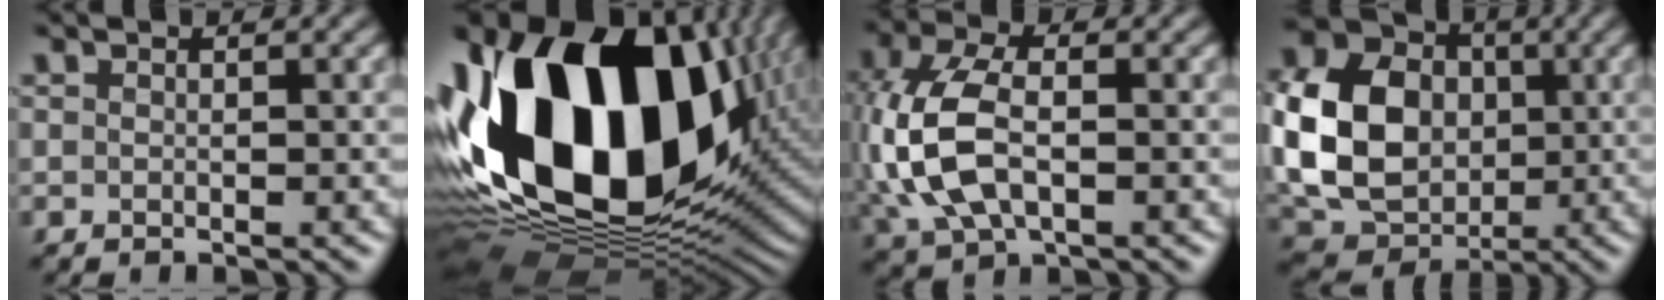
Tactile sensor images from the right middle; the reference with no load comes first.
{"total": 20.1, "force": [4.4, 13.5, 14.2], "torque": [-0.298, -0.002, 0.071]}
{"total": 8.3, "force": [-0.4, 5.1, 6.5], "torque": [-0.165, 0.010, -0.013]}
{"total": 11.3, "force": [0.4, 9.1, 6.8], "torque": [-0.165, 0.018, 0.002]}